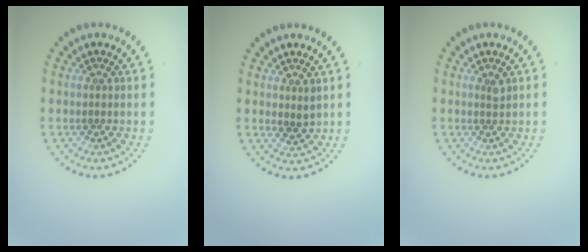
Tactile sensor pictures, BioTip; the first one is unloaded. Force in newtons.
{"total": 1.2, "press": 1.1, "slide": 0.6}
{"total": 0.8, "press": 0.6, "slide": 0.6}